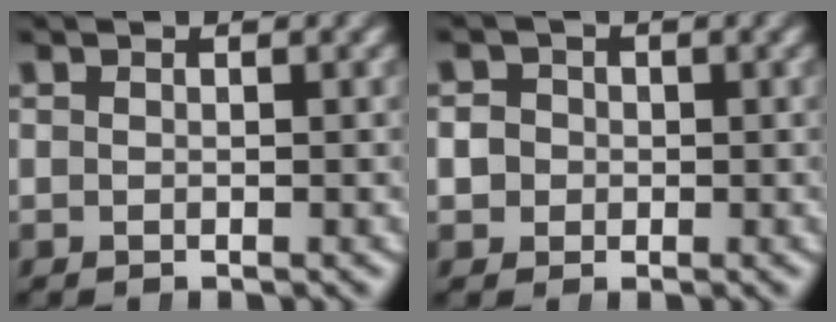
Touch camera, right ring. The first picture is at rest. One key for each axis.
{"total": 3.4, "fx": -0.2, "fy": 3.3, "fz": 0.8, "tx": -0.028, "ty": -0.008, "tz": -0.003}